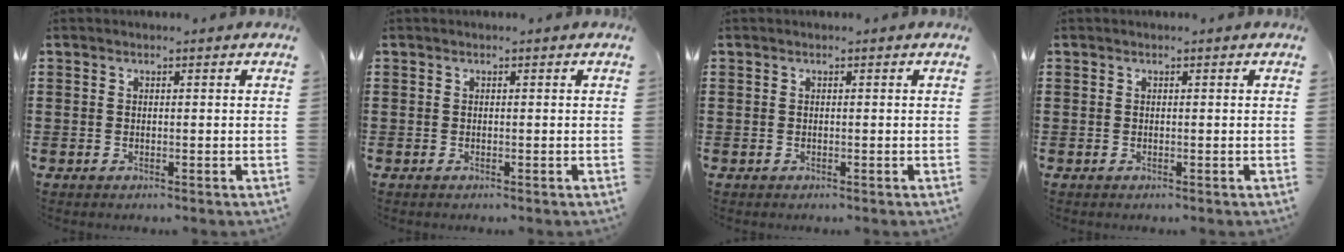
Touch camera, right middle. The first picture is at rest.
{"total": 0.0}
{"total": 0.0}
{"total": 0.0}